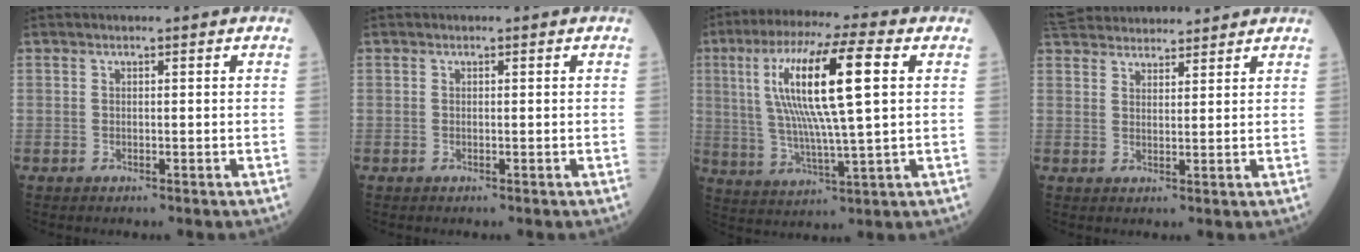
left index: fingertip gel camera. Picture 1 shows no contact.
{"total": 0.0}
{"total": 15.5, "force": [3.2, 1.2, 15.2], "torque": [-0.302, 0.012, 0.053]}
{"total": 13.0, "force": [12.2, 2.5, 3.6], "torque": [-0.070, 0.045, 0.194]}